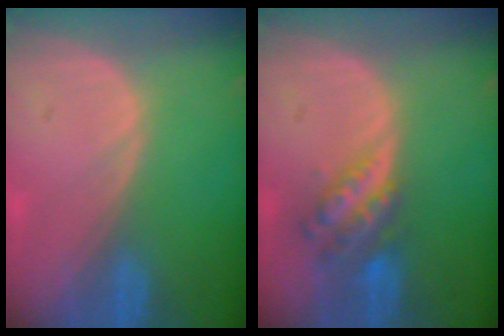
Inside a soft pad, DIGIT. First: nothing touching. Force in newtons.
{"total": 6.1, "press": 5.3, "slide": 2.9}